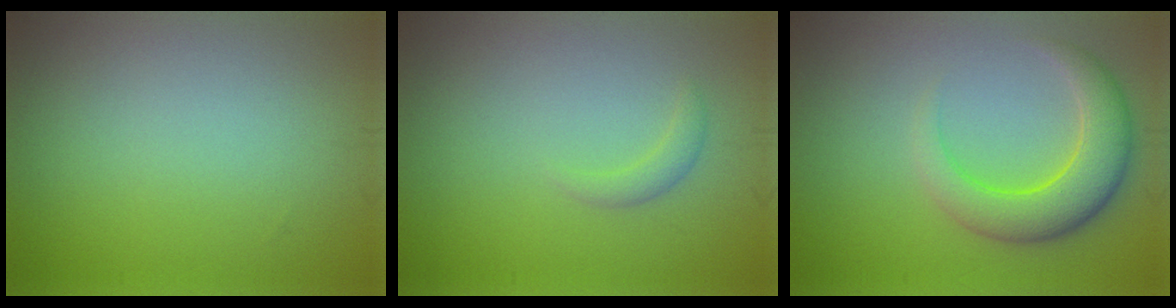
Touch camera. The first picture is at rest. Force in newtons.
{"total": 1.1, "press": 1.1, "slide": 0.1}
{"total": 5.1, "press": 5.1, "slide": 0.2}